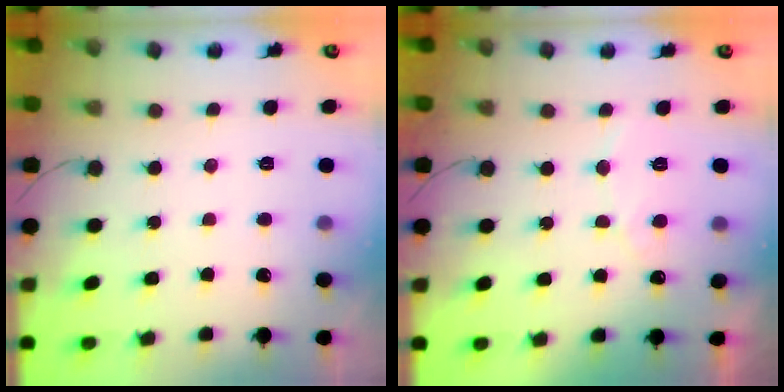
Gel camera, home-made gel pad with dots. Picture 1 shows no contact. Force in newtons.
{"total": 6.7, "press": 6.7, "slide": 0.2}